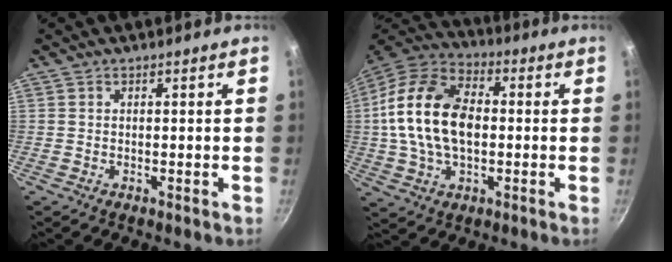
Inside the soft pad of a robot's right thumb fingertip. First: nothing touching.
{"total": 19.3, "force": [0.6, 12.2, 15.0], "torque": [-0.261, 0.028, -0.002]}